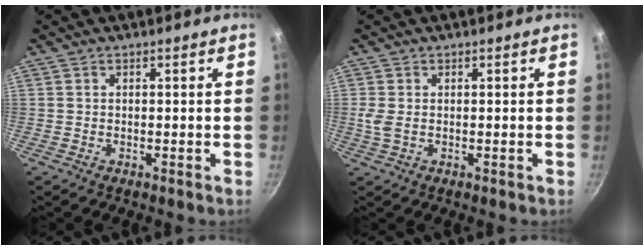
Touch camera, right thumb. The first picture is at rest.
{"total": 2.3, "force": [0.1, 1.2, 2.0], "torque": [-0.045, -0.002, 0.003]}